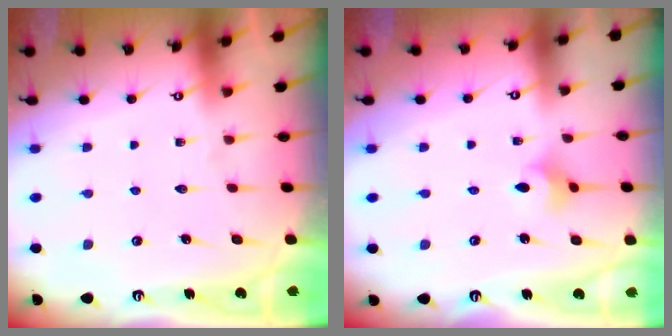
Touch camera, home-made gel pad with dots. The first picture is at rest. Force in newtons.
{"total": 3.6, "press": 3.5, "slide": 0.7}